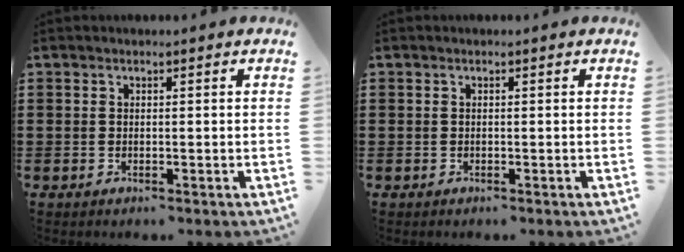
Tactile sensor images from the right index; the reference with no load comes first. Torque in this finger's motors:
{"motor_torque": [0.12, 0.16, 0.01, 0.00]}